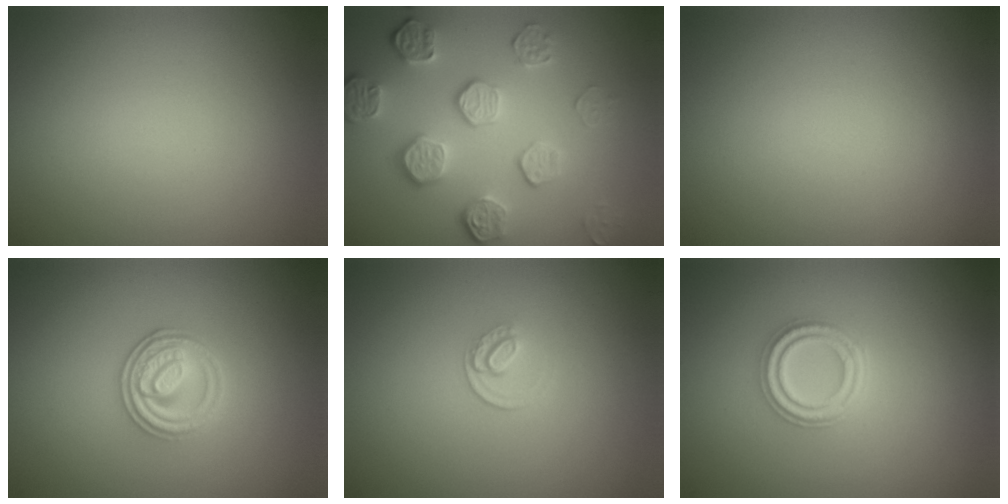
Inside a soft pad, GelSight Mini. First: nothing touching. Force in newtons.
{"total": 5.3, "press": 4.0, "slide": 3.5}
{"total": 0.0}
{"total": 3.4, "press": 3.0, "slide": 1.7}
{"total": 1.2, "press": 0.8, "slide": 0.9}
{"total": 2.9, "press": 2.5, "slide": 1.4}